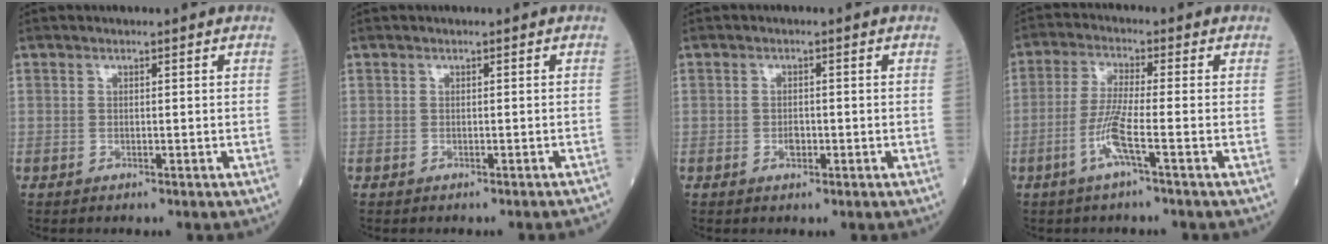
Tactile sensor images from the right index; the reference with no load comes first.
{"total": 2.4, "force": [-2.3, -0.3, 0.6], "torque": [-0.005, -0.006, -0.022]}
{"total": 1.3, "force": [-0.5, 0.7, 1.0], "torque": [-0.018, 0.002, -0.008]}
{"total": 5.7, "force": [-2.4, -0.6, 5.2], "torque": [-0.108, -0.005, -0.053]}